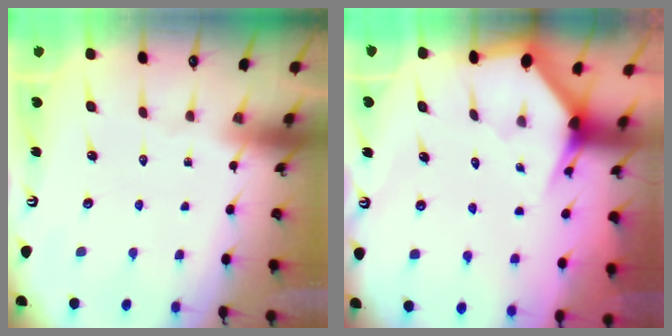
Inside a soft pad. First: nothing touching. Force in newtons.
{"total": 2.6, "press": 2.6, "slide": 0.2}